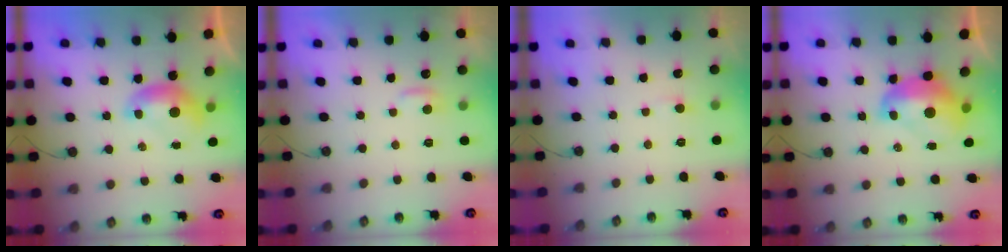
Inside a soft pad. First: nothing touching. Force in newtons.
{"total": 2.0, "press": 2.0, "slide": 0.3}
{"total": 2.3, "press": 2.3, "slide": 0.3}
{"total": 4.7, "press": 4.6, "slide": 0.9}